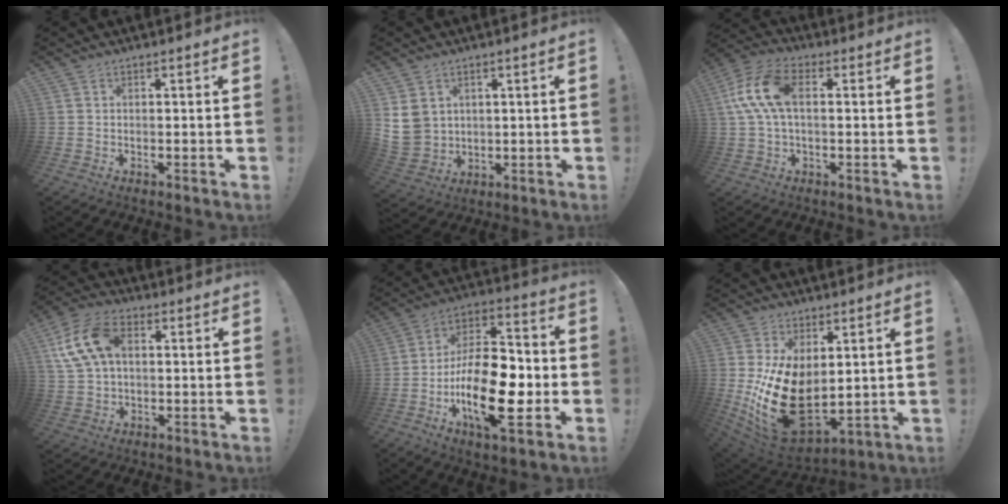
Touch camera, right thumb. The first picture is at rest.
{"total": 7.9, "force": [3.4, 6.4, 3.2], "torque": [-0.065, -0.018, 0.072]}
{"total": 12.6, "force": [1.6, 6.9, 10.4], "torque": [-0.212, 0.006, 0.032]}
{"total": 14.7, "force": [3.5, 9.6, 10.5], "torque": [-0.207, 0.004, 0.070]}
{"total": 23.4, "force": [-7.3, 10.4, 19.7], "torque": [-0.354, 0.040, -0.109]}
{"total": 20.9, "force": [0.1, 13.5, 16.0], "torque": [-0.301, -0.018, 0.023]}